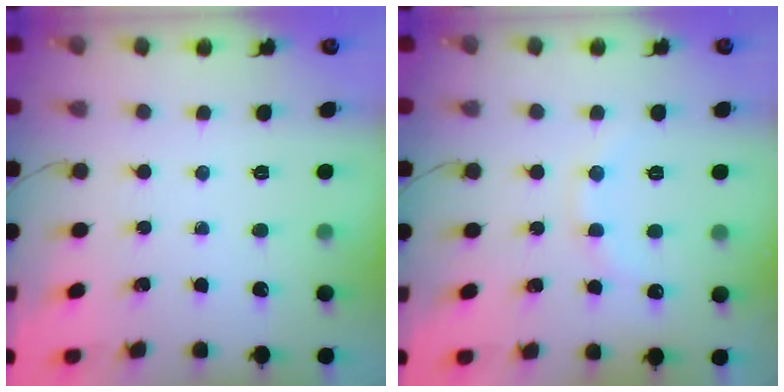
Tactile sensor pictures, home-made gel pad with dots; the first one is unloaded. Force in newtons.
{"total": 8.6, "press": 8.4, "slide": 1.5}